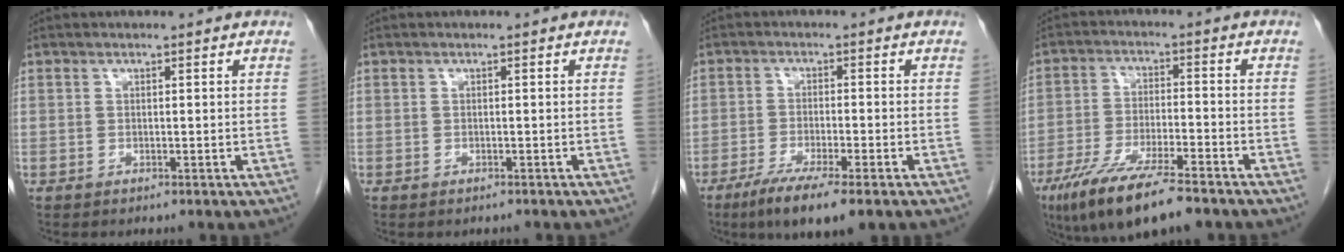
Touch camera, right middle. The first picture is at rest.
{"total": 0.7, "force": [-0.7, -0.1, 0.1], "torque": [-0.006, -0.002, -0.009]}
{"total": 8.2, "force": [-5.3, 0.2, 6.2], "torque": [-0.107, -0.021, -0.085]}
{"total": 12.2, "force": [-8.6, 1.7, 8.5], "torque": [-0.156, -0.029, -0.148]}